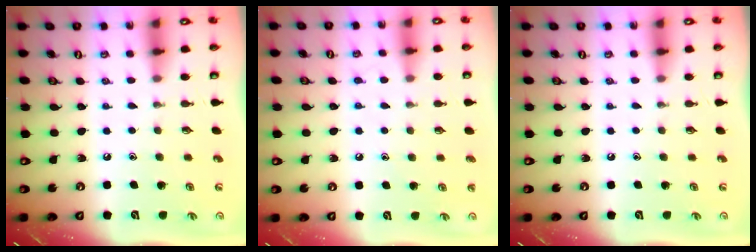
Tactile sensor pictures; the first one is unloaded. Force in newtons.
{"total": 5.1, "press": 5.1, "slide": 0.5}
{"total": 0.0}